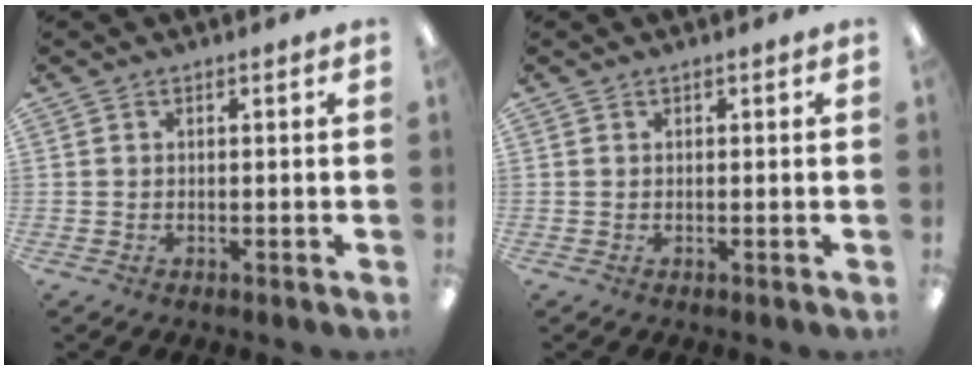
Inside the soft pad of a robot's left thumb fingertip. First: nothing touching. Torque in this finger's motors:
{"motor_torque": [-0.06, 0.13, 0.24, -0.01, 0.03]}